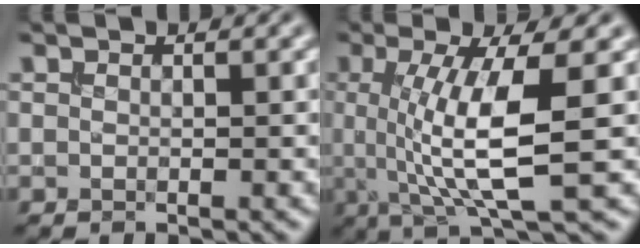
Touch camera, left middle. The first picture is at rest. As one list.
[{"total": 7.9, "force": [0.4, 1.9, 7.6], "torque": [-0.124, -0.007, 0.011]}]